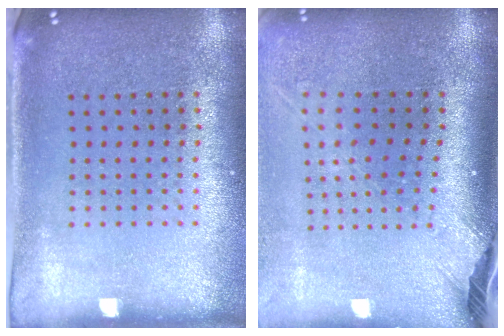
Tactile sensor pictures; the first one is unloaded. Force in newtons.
{"total": 2.6, "press": 1.8, "slide": 1.8}